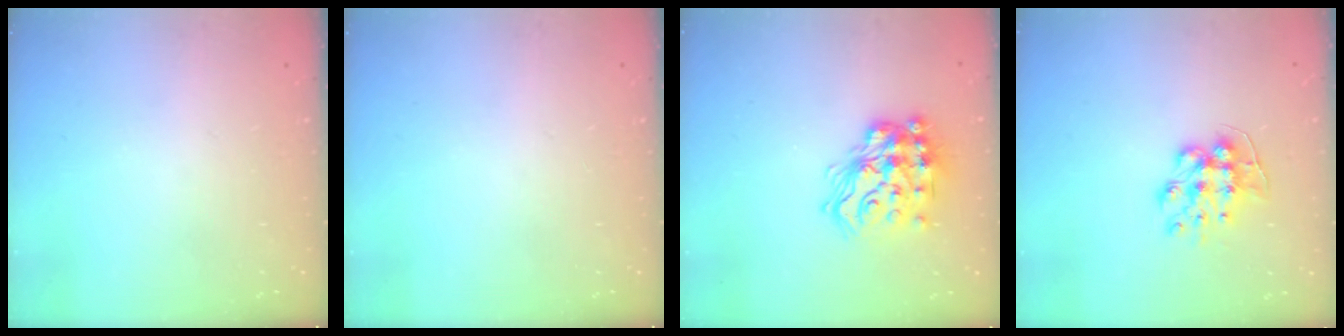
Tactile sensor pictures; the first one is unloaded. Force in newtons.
{"total": 0.0}
{"total": 17.2, "press": 17.1, "slide": 1.4}
{"total": 9.5, "press": 9.4, "slide": 0.8}